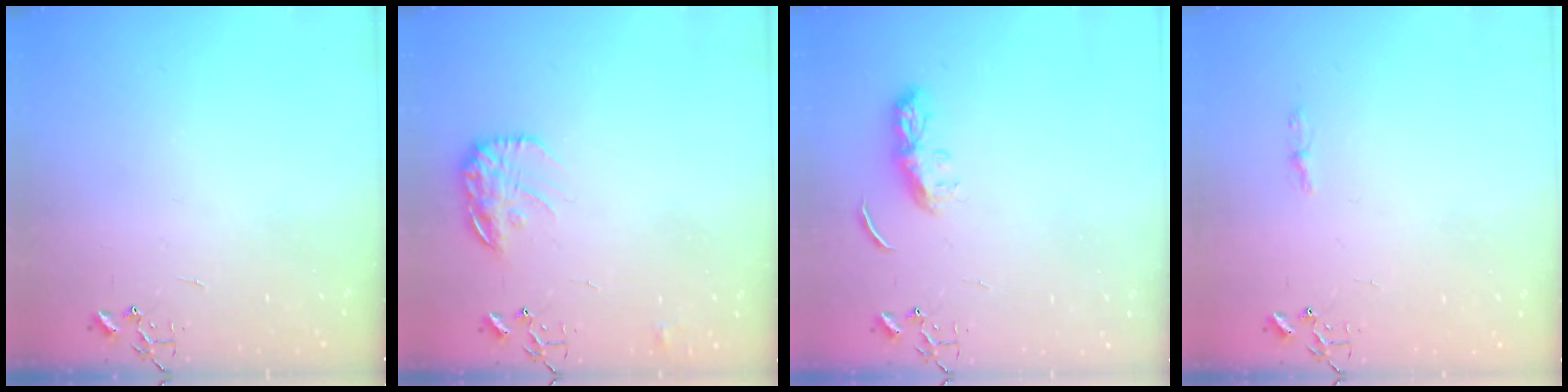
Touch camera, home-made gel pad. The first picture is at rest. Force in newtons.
{"total": 12.1, "press": 12.1, "slide": 0.5}
{"total": 6.5, "press": 6.4, "slide": 0.6}
{"total": 3.7, "press": 3.7, "slide": 0.5}